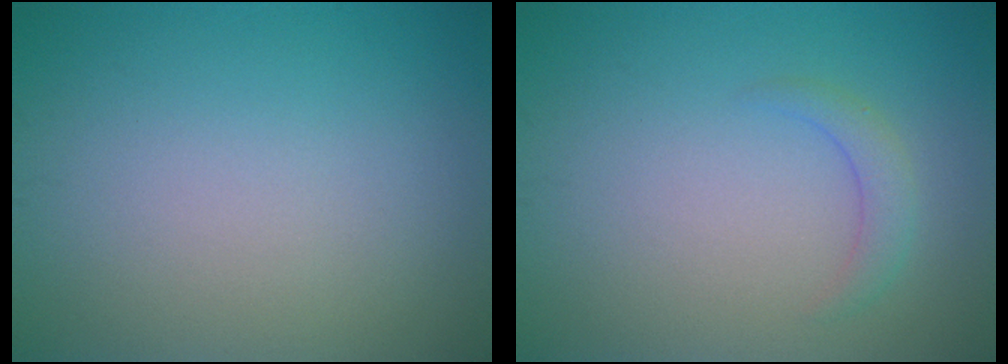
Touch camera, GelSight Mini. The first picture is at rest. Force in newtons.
{"total": 1.5, "press": 1.5, "slide": 0.1}